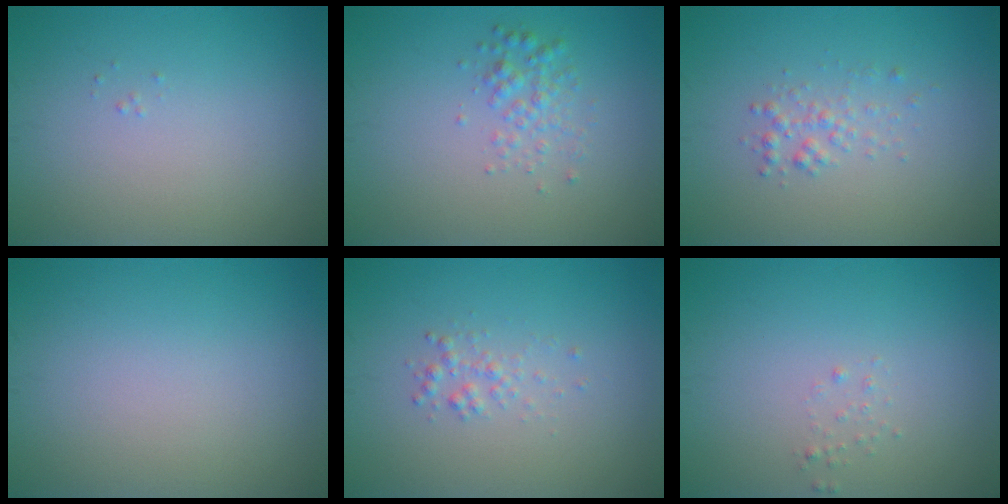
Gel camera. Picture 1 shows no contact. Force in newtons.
{"total": 1.9, "press": 1.9, "slide": 0.0}
{"total": 1.4, "press": 1.4, "slide": 0.1}
{"total": 0.0}
{"total": 1.1, "press": 1.1, "slide": 0.1}
{"total": 0.6, "press": 0.6, "slide": 0.1}